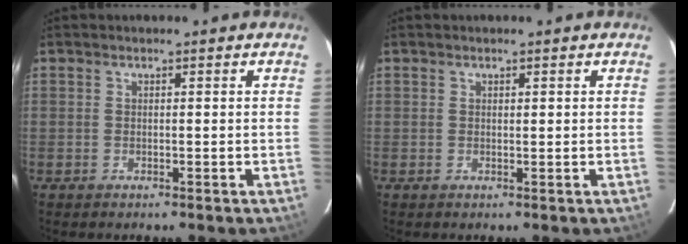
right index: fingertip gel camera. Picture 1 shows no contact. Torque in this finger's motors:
{"motor_torque": [-0.32, 0.39, -0.03, 0.00]}